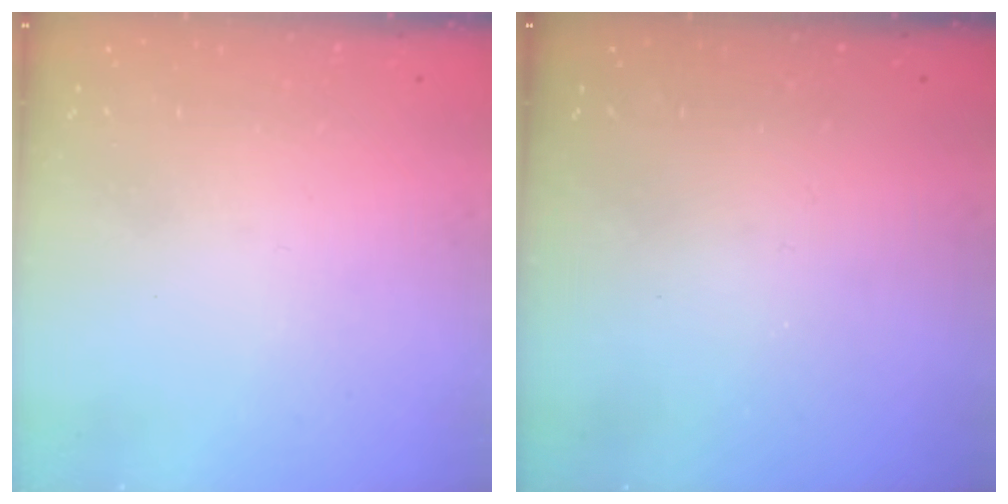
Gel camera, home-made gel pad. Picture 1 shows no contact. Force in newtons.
{"total": 0.0}